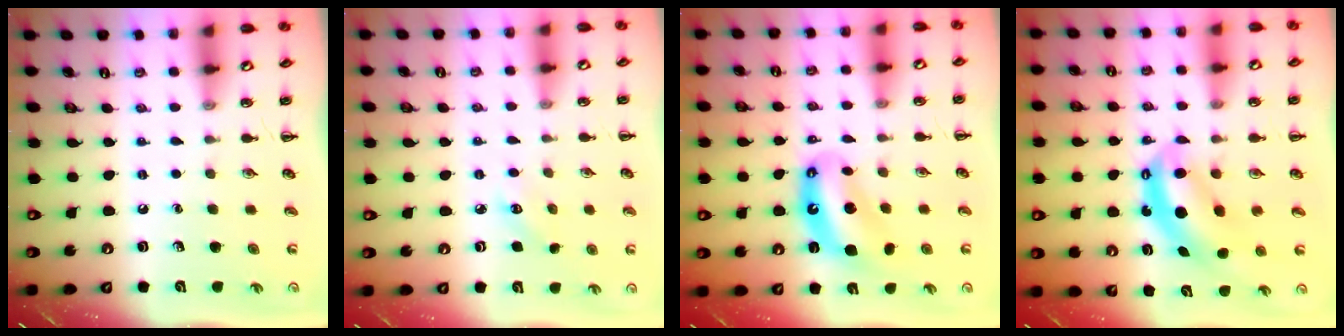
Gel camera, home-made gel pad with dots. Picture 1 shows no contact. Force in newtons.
{"total": 3.5, "press": 3.4, "slide": 0.9}
{"total": 9.4, "press": 9.0, "slide": 2.6}
{"total": 6.8, "press": 6.6, "slide": 1.7}